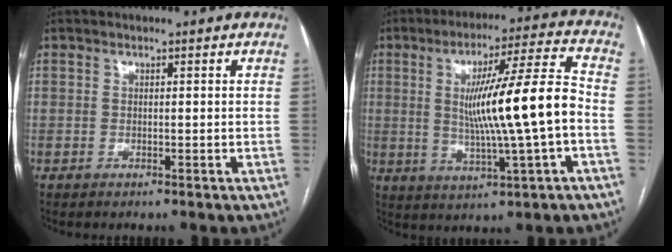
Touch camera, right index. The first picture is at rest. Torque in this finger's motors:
{"motor_torque": [0.92, -0.19, 0.65, 0.21]}